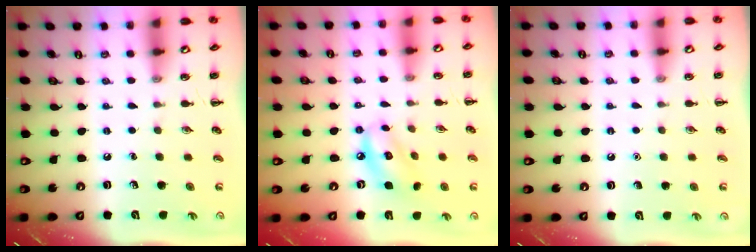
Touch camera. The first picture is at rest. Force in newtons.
{"total": 8.0, "press": 7.8, "slide": 1.7}
{"total": 1.5, "press": 1.5, "slide": 0.1}